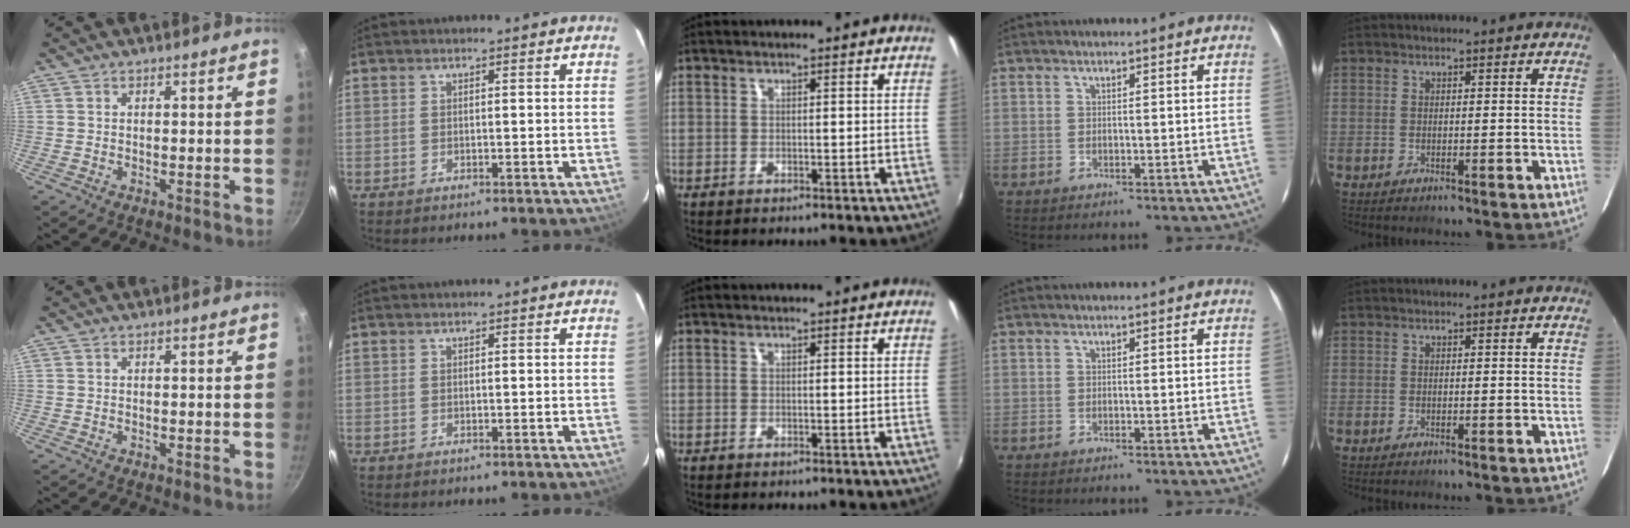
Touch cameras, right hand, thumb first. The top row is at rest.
{}